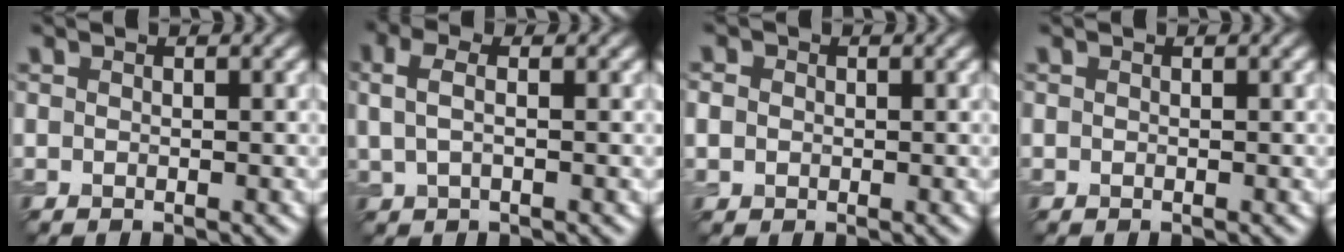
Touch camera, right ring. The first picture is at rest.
{"total": 2.2, "force": [0.5, 1.0, 1.9], "torque": [-0.044, 0.005, 0.007]}
{"total": 1.5, "force": [0.1, 1.4, 0.5], "torque": [-0.008, 0.000, -0.002]}
{"total": 0.0}